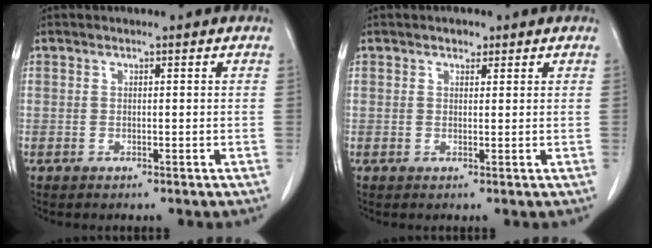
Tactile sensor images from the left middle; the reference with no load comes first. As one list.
[{"total": 1.2, "force": [0.8, 0.8, 0.4], "torque": [-0.008, -0.002, 0.011]}]